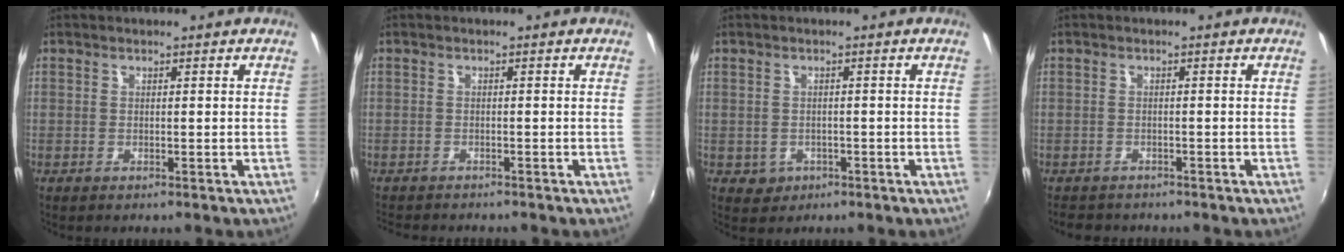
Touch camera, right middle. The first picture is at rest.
{"total": 3.5, "force": [-3.3, 0.6, 1.0], "torque": [-0.029, -0.018, -0.056]}
{"total": 2.6, "force": [-0.8, 2.4, 0.7], "torque": [-0.021, -0.001, -0.006]}
{"total": 3.8, "force": [-3.4, 1.6, 0.9], "torque": [-0.027, -0.013, -0.053]}